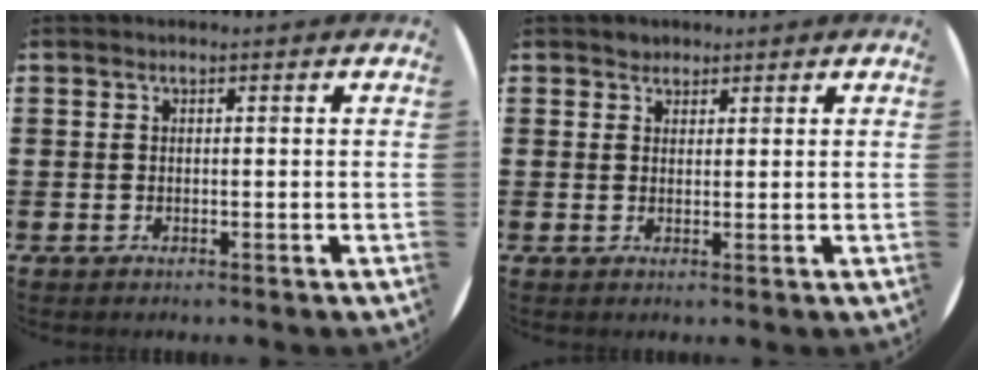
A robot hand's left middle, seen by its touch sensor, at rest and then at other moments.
{"total": 1.4, "force": [1.3, 0.6, -0.1], "torque": [0.008, -0.003, 0.024]}